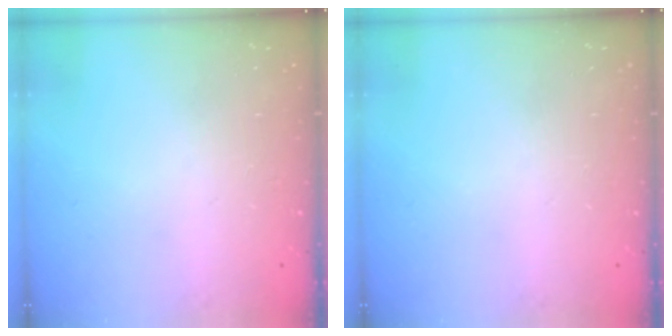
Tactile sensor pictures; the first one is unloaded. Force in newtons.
{"total": 0.0}